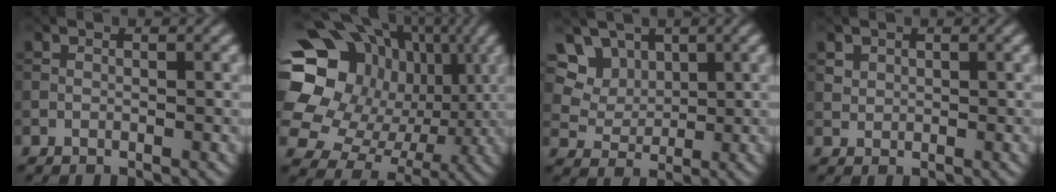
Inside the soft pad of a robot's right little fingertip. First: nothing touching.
{"total": 19.1, "force": [2.9, 17.1, 8.0], "torque": [-0.186, 0.021, 0.031]}
{"total": 5.0, "force": [3.0, 3.7, 1.5], "torque": [-0.035, -0.008, 0.073]}
{"total": 0.9, "force": [0.3, 0.7, 0.3], "torque": [-0.007, 0.001, 0.008]}